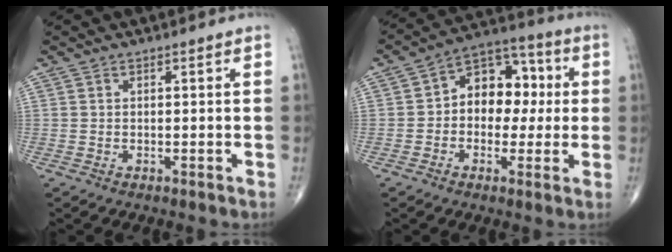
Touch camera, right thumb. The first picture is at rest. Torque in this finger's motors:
{"motor_torque": [-0.21, -0.02, 0.61, -0.04, 0.06]}